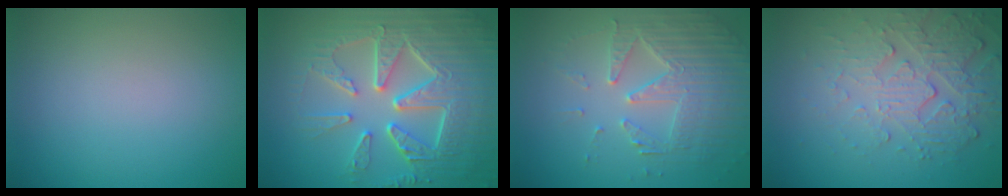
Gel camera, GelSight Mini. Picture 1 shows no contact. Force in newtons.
{"total": 9.4, "press": 6.7, "slide": 6.5}
{"total": 4.6, "press": 4.2, "slide": 1.9}
{"total": 5.3, "press": 3.7, "slide": 3.9}